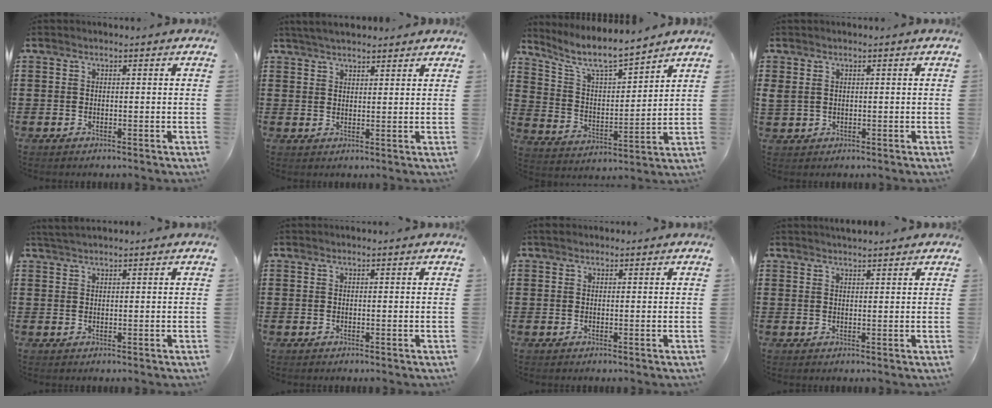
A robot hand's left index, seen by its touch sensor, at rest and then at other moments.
{"total": 3.2, "force": [3.1, 0.4, 0.9], "torque": [-0.024, 0.000, 0.059]}
{"total": 8.1, "force": [7.0, 1.5, 4.0], "torque": [-0.105, -0.041, 0.120]}
{"total": 1.2, "force": [0.6, 0.9, 0.5], "torque": [-0.014, 0.005, 0.011]}
{"total": 1.5, "force": [1.3, 0.0, 0.6], "torque": [-0.013, 0.000, 0.026]}
{"total": 0.0}
{"total": 0.7, "force": [0.5, 0.4, 0.3], "torque": [-0.007, 0.004, 0.009]}
{"total": 1.6, "force": [1.5, 0.2, 0.2], "torque": [-0.008, 0.004, 0.030]}